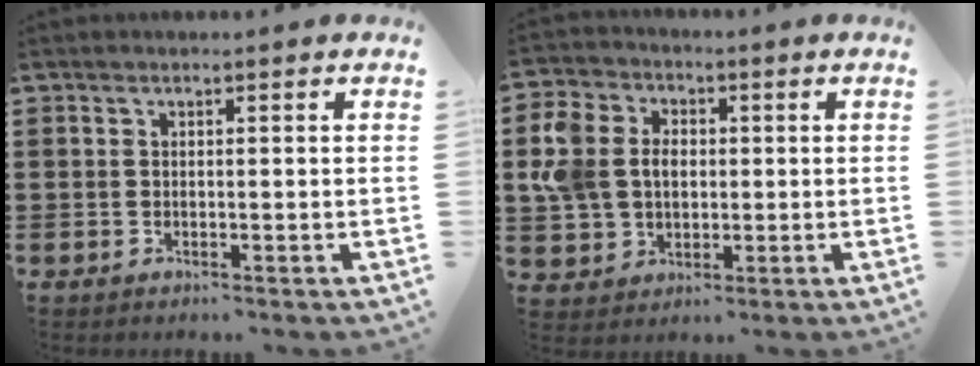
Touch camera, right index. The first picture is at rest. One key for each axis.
{"total": 8.3, "fx": 0.7, "fy": 7.0, "fz": 4.5, "tx": -0.141, "ty": 0.012, "tz": 0.005}